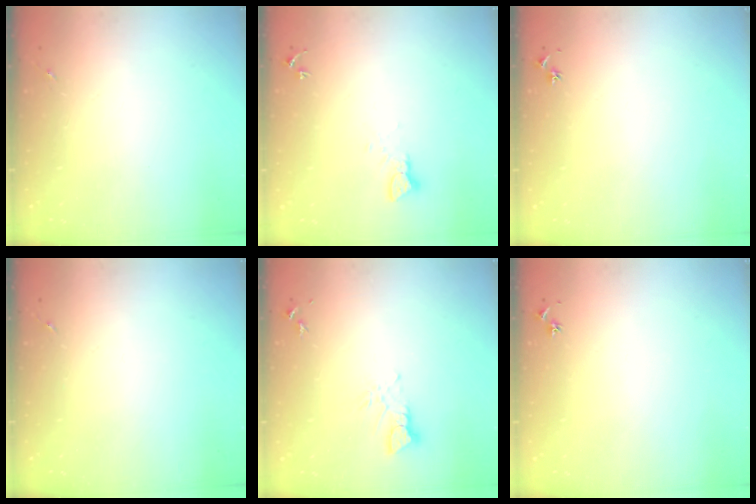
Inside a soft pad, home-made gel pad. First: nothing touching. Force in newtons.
{"total": 2.4, "press": 2.4, "slide": 0.2}
{"total": 2.9, "press": 2.8, "slide": 0.3}
{"total": 0.0}
{"total": 3.4, "press": 3.4, "slide": 0.2}
{"total": 2.9, "press": 2.8, "slide": 0.3}